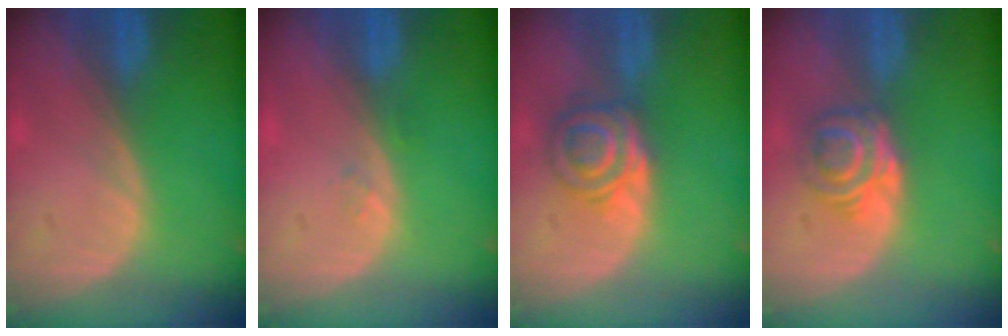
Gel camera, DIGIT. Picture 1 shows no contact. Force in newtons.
{"total": 0.7, "press": 0.7, "slide": 0.1}
{"total": 6.0, "press": 5.6, "slide": 2.2}
{"total": 6.2, "press": 5.1, "slide": 3.6}